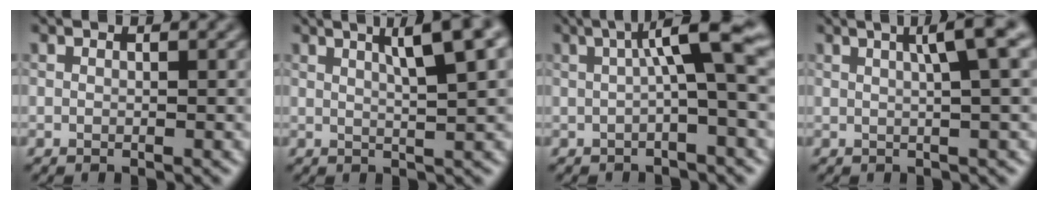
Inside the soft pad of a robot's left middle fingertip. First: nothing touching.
{"total": 6.2, "force": [2.7, 1.3, 5.4], "torque": [-0.061, 0.016, 0.039]}
{"total": 5.6, "force": [0.9, 0.7, 5.5], "torque": [-0.089, 0.015, 0.007]}
{"total": 4.6, "force": [1.4, 0.8, 4.3], "torque": [-0.051, 0.017, 0.021]}